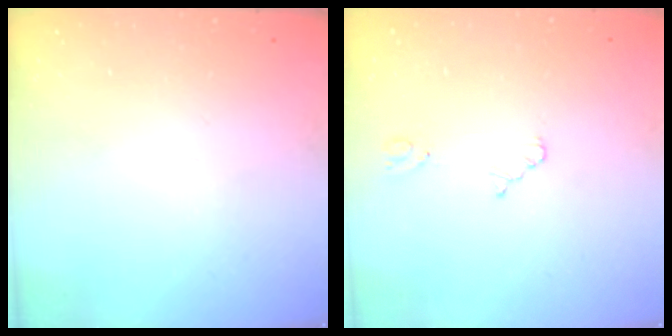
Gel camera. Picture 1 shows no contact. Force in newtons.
{"total": 2.5, "press": 2.5, "slide": 0.4}